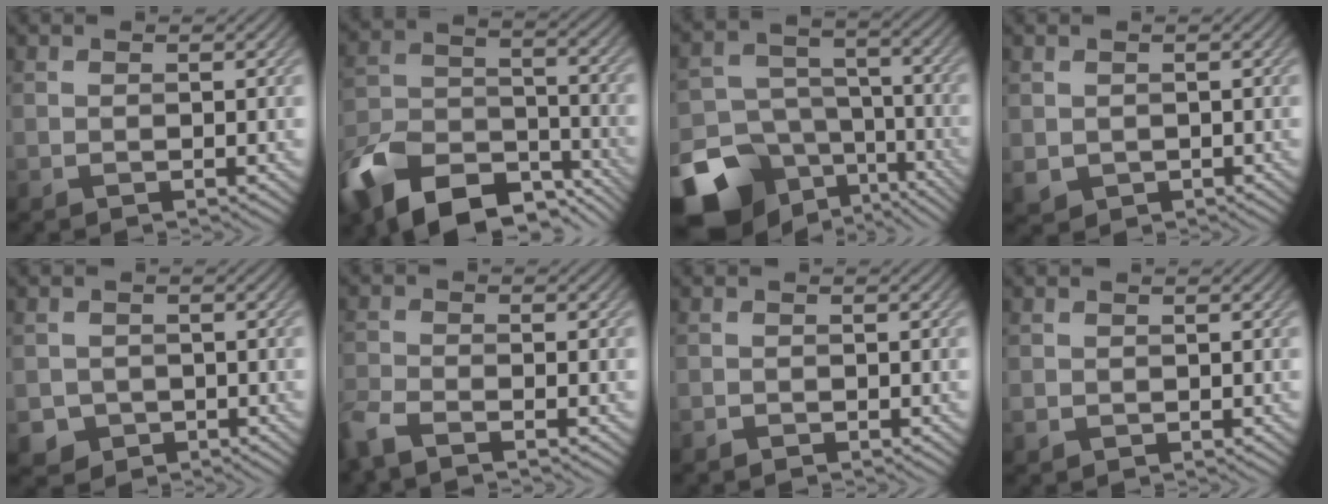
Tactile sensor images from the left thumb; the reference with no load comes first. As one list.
[{"total": 16.0, "force": [-10.9, 8.5, 8.1], "torque": [-0.209, -0.042, -0.179]}, {"total": 17.0, "force": [-10.2, 12.0, 6.5], "torque": [-0.176, -0.058, -0.144]}, {"total": 1.8, "force": [0.1, 1.7, 0.6], "torque": [-0.023, -0.012, 0.006]}, {"total": 2.7, "force": [-1.3, 2.4, 0.5], "torque": [-0.009, -0.010, -0.027]}, {"total": 3.8, "force": [-3.2, 0.8, 2.0], "torque": [-0.051, -0.014, -0.073]}, {"total": 0.9, "force": [-0.8, 0.3, 0.1], "torque": [-0.002, -0.003, -0.017]}, {"total": 1.0, "force": [-0.4, 0.9, 0.2], "torque": [-0.006, -0.009, -0.009]}]